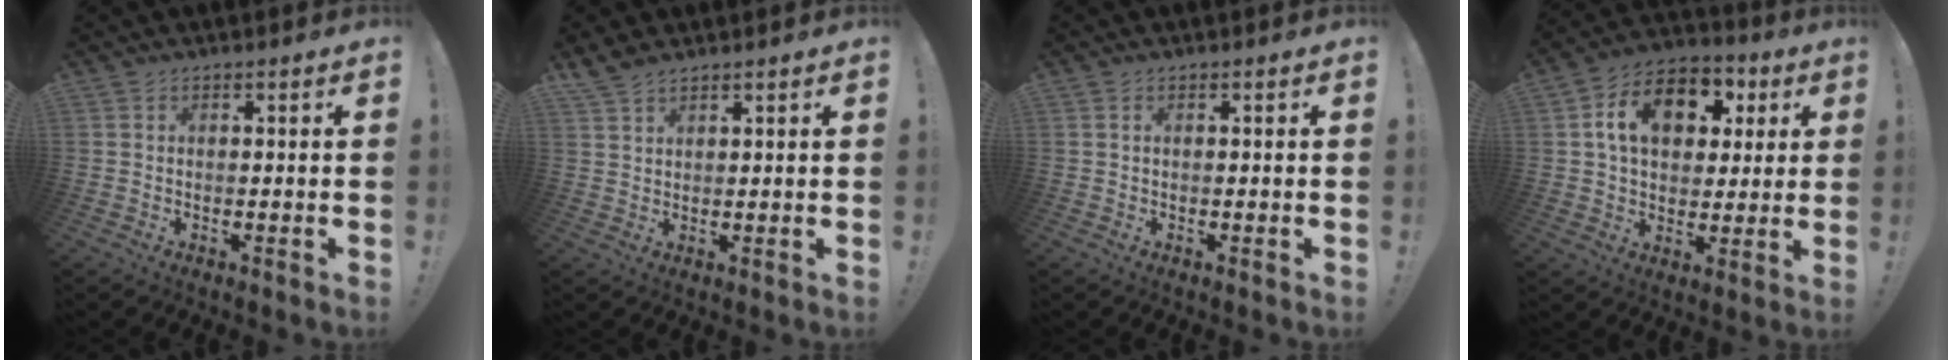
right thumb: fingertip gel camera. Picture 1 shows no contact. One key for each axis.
{"total": 4.0, "fx": 3.5, "fy": 1.2, "fz": 1.5, "tx": -0.028, "ty": -0.019, "tz": 0.068}
{"total": 0.0}
{"total": 15.7, "fx": 5.0, "fy": 11.1, "fz": 10.0, "tx": -0.150, "ty": -0.005, "tz": 0.091}